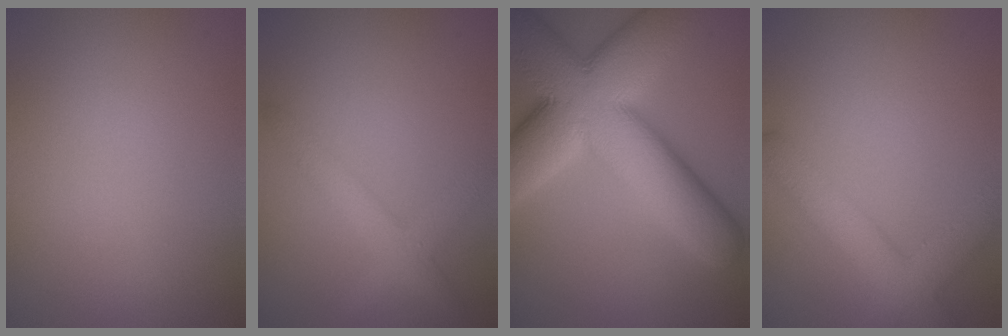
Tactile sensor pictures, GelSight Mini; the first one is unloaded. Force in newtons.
{"total": 3.5, "press": 3.5, "slide": 0.1}
{"total": 16.0, "press": 16.0, "slide": 1.2}
{"total": 5.3, "press": 5.3, "slide": 0.2}